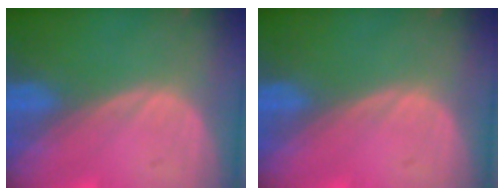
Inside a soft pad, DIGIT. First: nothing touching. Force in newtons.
{"total": 0.0}